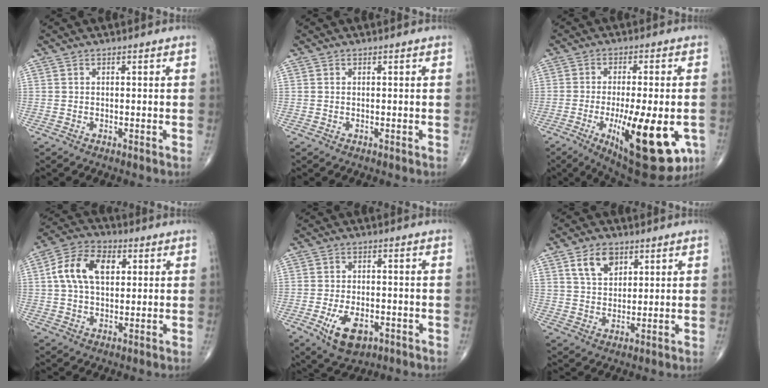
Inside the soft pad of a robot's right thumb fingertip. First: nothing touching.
{"total": 0.0}
{"total": 20.6, "force": [-6.3, 6.8, 18.4], "torque": [-0.241, -0.015, -0.074]}
{"total": 11.3, "force": [2.5, 7.1, 8.4], "torque": [-0.147, 0.016, 0.040]}
{"total": 8.3, "force": [-3.3, 4.6, 6.1], "torque": [-0.096, 0.005, -0.048]}
{"total": 7.1, "force": [3.6, 4.6, 4.1], "torque": [-0.053, -0.018, 0.068]}